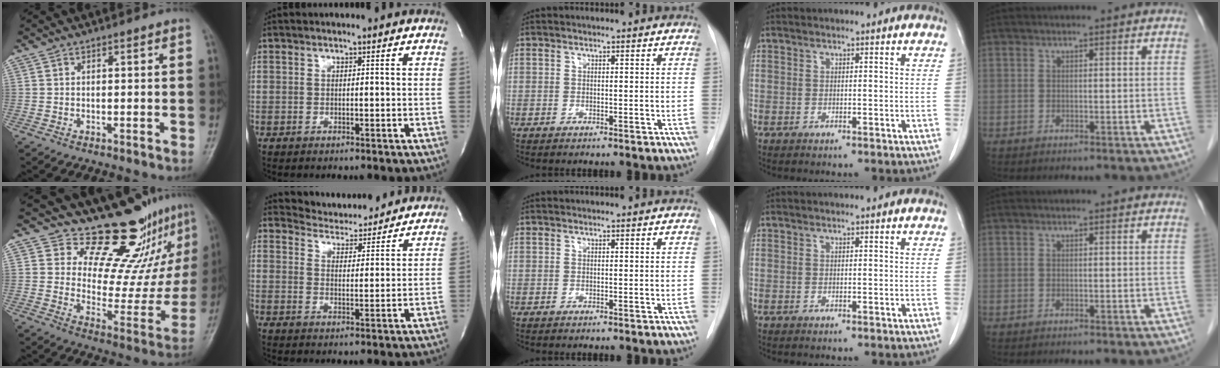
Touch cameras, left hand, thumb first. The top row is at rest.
{"thumb": {"total": 16.7, "force": [14.0, 6.2, 6.6], "torque": [-0.027, -0.121, 0.189]}, "index": {"total": 10.0, "force": [9.8, 1.9, 0.8], "torque": [-0.014, 0.003, 0.130]}}